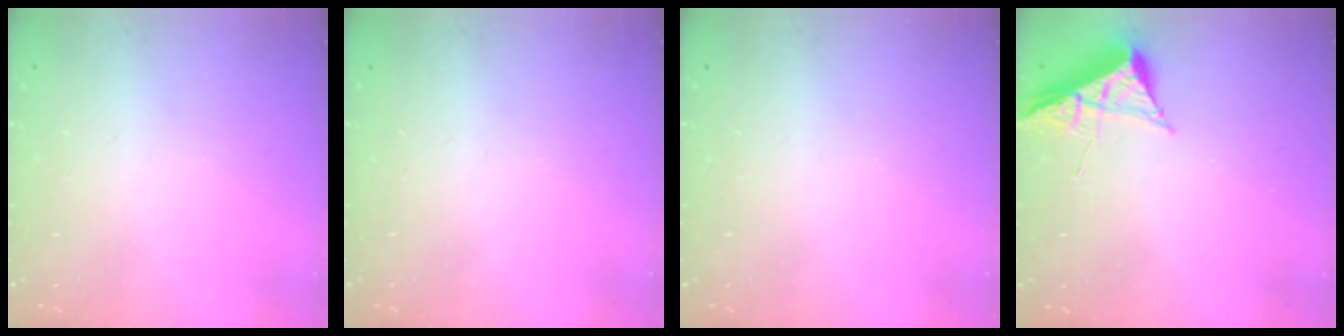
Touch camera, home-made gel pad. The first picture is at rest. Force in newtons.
{"total": 0.0}
{"total": 0.0}
{"total": 7.9, "press": 7.9, "slide": 0.8}